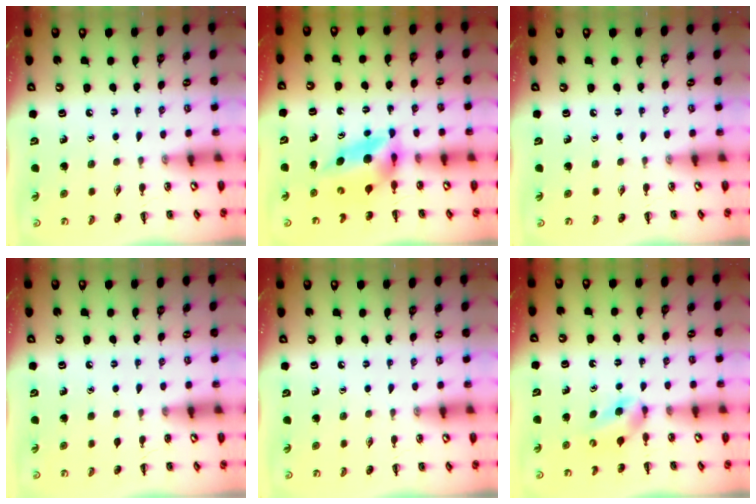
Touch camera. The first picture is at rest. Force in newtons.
{"total": 6.5, "press": 6.4, "slide": 1.3}
{"total": 0.0}
{"total": 0.0}
{"total": 0.0}
{"total": 2.8, "press": 2.5, "slide": 1.3}